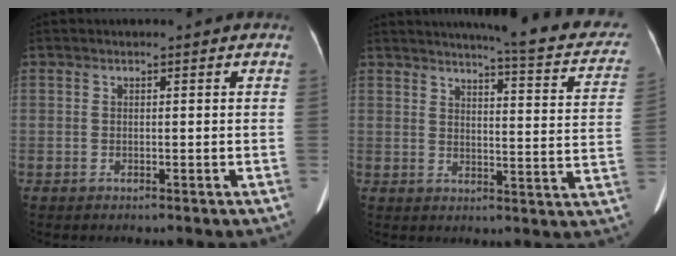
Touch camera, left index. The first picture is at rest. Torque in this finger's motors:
{"motor_torque": [-0.12, -0.76, 0.18, 0.05]}